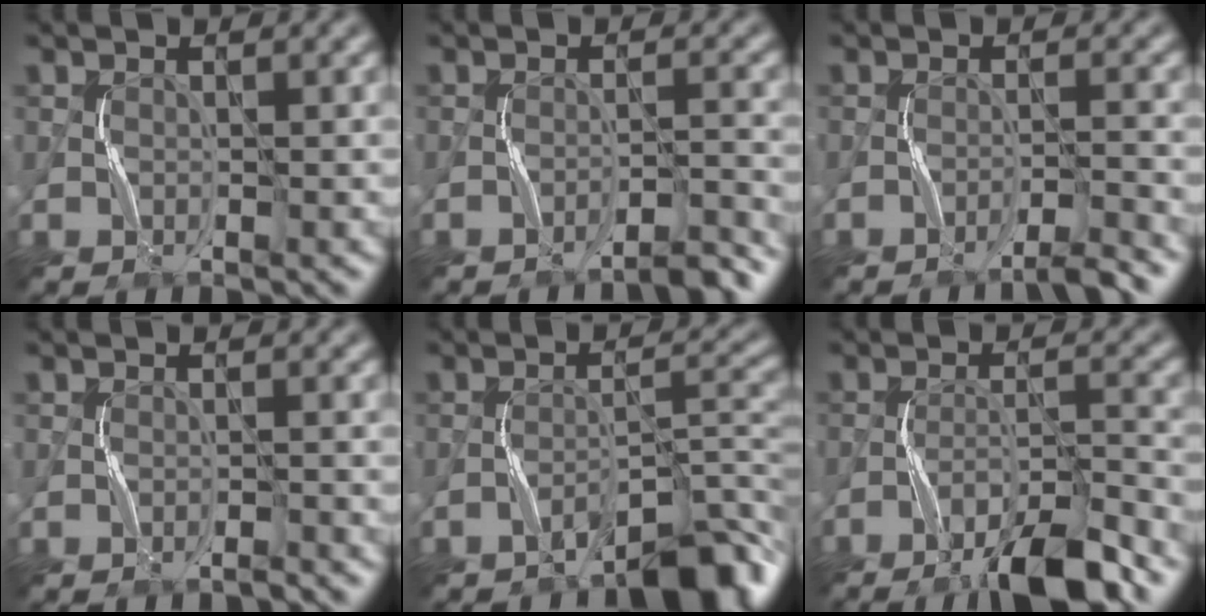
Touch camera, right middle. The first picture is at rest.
{"total": 2.5, "force": [-2.3, -0.2, 0.8], "torque": [-0.009, 0.013, -0.041]}
{"total": 2.4, "force": [-2.1, -0.3, 1.1], "torque": [-0.015, 0.010, -0.042]}
{"total": 0.8, "force": [-0.7, -0.1, 0.2], "torque": [-0.004, 0.006, -0.014]}
{"total": 5.7, "force": [-4.5, 1.3, 3.3], "torque": [-0.041, 0.018, -0.071]}
{"total": 7.2, "force": [-5.4, 0.8, 4.6], "torque": [-0.075, 0.006, -0.092]}